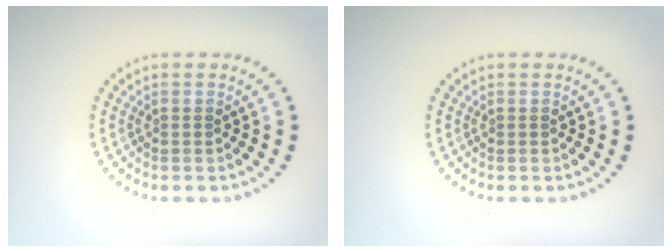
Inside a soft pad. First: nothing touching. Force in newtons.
{"total": 0.0}